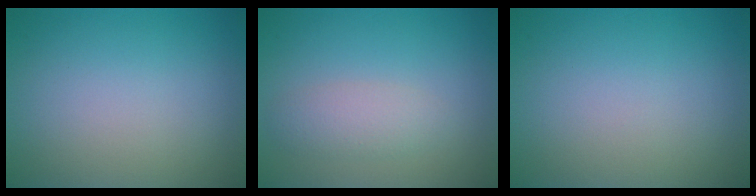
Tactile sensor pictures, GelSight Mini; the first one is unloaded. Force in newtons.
{"total": 2.1, "press": 2.1, "slide": 0.1}
{"total": 0.0}